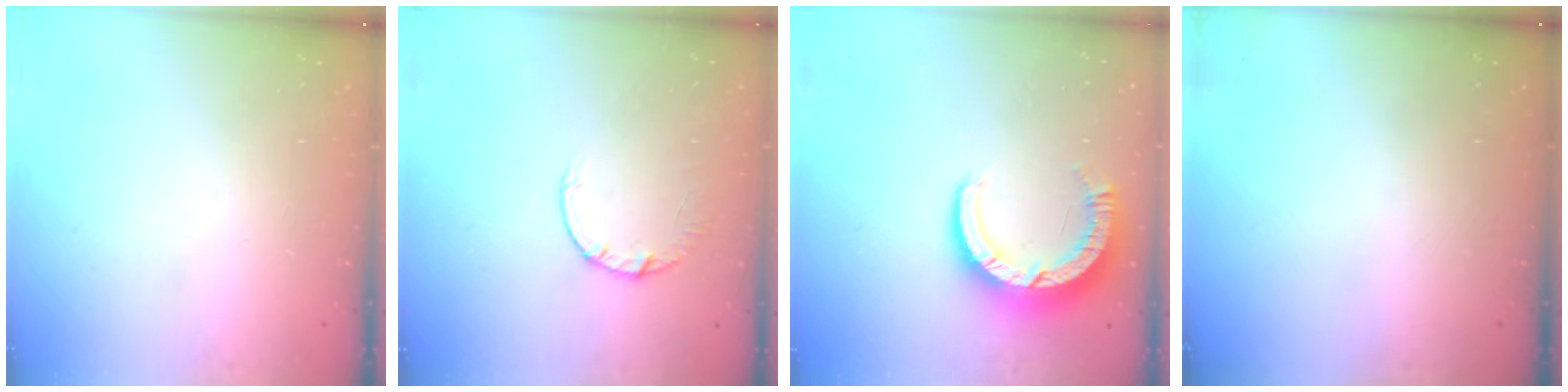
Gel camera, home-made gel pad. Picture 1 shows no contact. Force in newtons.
{"total": 2.7, "press": 2.7, "slide": 0.4}
{"total": 9.2, "press": 9.2, "slide": 0.7}
{"total": 0.0}